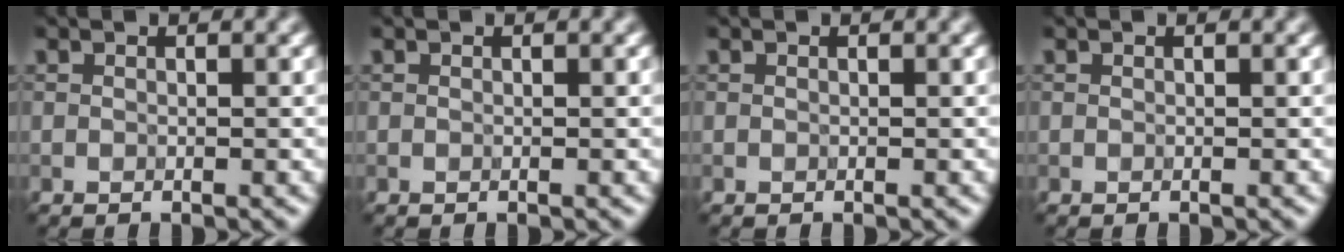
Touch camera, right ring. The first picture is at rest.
{"total": 0.0}
{"total": 0.0}
{"total": 0.0}